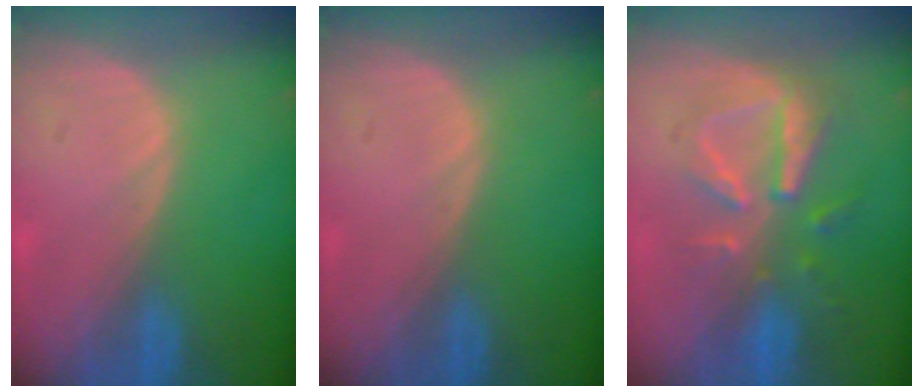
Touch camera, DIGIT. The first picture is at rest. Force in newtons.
{"total": 0.0}
{"total": 7.8, "press": 7.6, "slide": 1.5}